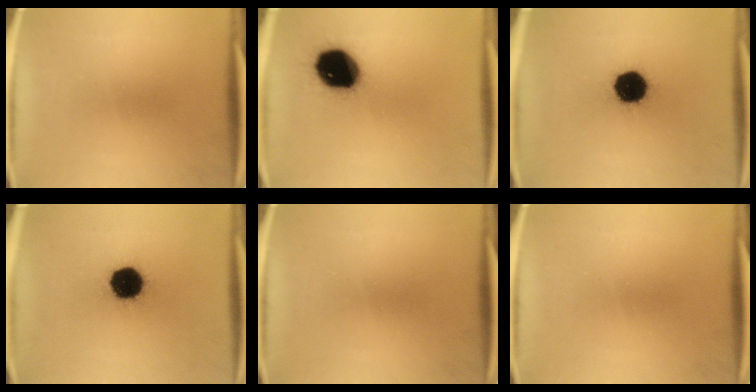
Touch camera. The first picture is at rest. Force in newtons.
{"total": 17.4}
{"total": 15.1}
{"total": 15.1}
{"total": 0.0}
{"total": 0.0}